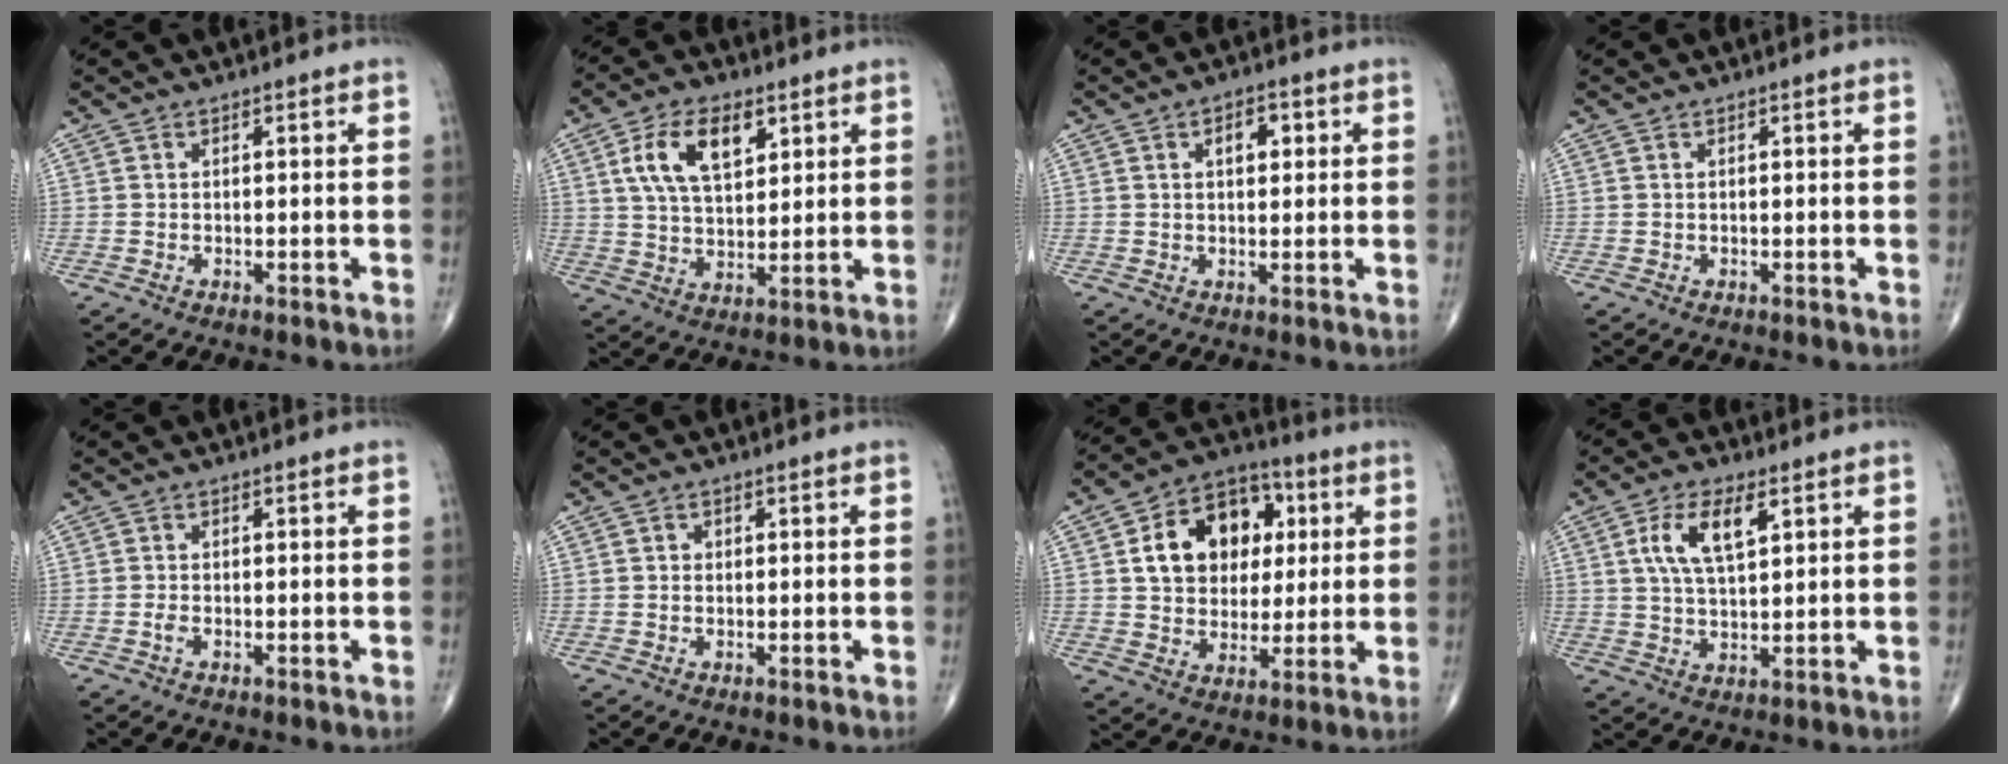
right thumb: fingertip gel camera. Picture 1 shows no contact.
{"total": 11.2, "force": [4.5, 6.0, 8.3], "torque": [-0.136, -0.011, 0.085]}
{"total": 4.3, "force": [1.4, 2.4, 3.2], "torque": [-0.036, 0.001, 0.018]}
{"total": 0.0}
{"total": 0.9, "force": [-0.4, 0.4, 0.7], "torque": [-0.019, -0.002, -0.009]}
{"total": 1.0, "force": [0.1, 0.9, 0.3], "torque": [0.001, 0.002, 0.000]}
{"total": 16.1, "force": [3.9, 11.9, 10.1], "torque": [-0.119, 0.007, 0.061]}
{"total": 8.6, "force": [3.3, 3.6, 7.0], "torque": [-0.129, -0.007, 0.064]}